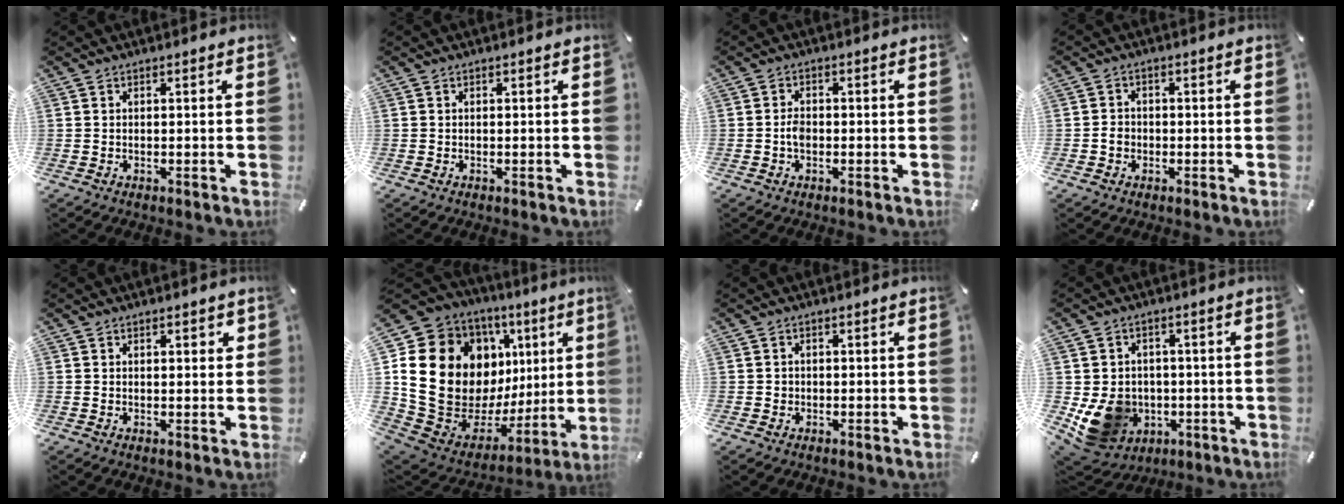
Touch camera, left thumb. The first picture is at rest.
{"total": 0.0}
{"total": 2.6, "force": [-0.7, 1.6, 2.0], "torque": [-0.038, 0.006, -0.013]}
{"total": 2.8, "force": [-0.8, 2.4, 1.1], "torque": [-0.021, 0.006, -0.016]}
{"total": 1.5, "force": [0.8, 0.9, 0.7], "torque": [-0.007, 0.001, 0.012]}
{"total": 24.2, "force": [4.7, 17.8, 15.8], "torque": [-0.272, -0.080, 0.128]}
{"total": 1.2, "force": [0.0, 1.1, 0.2], "torque": [-0.005, 0.006, -0.003]}
{"total": 12.1, "force": [-1.9, 10.7, 5.2], "torque": [-0.118, -0.003, -0.026]}